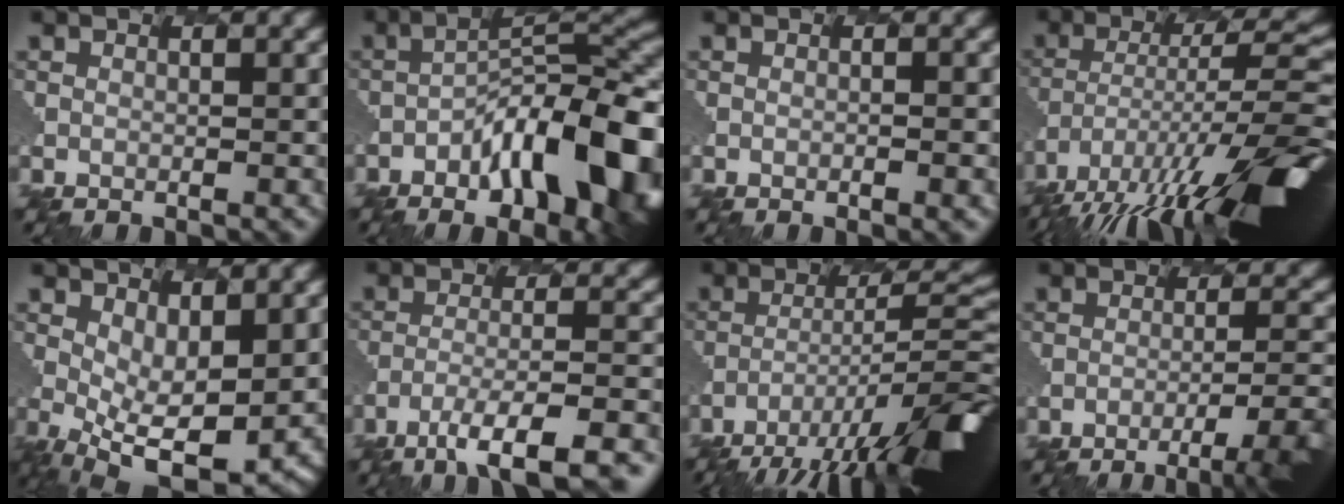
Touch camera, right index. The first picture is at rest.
{"total": 15.1, "force": [-5.4, 6.5, 12.5], "torque": [-0.171, -0.006, -0.079]}
{"total": 1.3, "force": [-0.3, 0.3, 1.3], "torque": [-0.016, 0.007, -0.004]}
{"total": 15.0, "force": [-8.4, 3.9, 11.8], "torque": [-0.226, -0.009, -0.146]}
{"total": 5.9, "force": [0.2, 2.3, 5.4], "torque": [-0.126, -0.029, 0.011]}
{"total": 9.6, "force": [-6.4, 2.4, 6.7], "torque": [-0.133, -0.009, -0.101]}
{"total": 14.0, "force": [-8.6, 3.1, 10.6], "torque": [-0.198, -0.007, -0.138]}
{"total": 6.7, "force": [-3.9, 1.5, 5.3], "torque": [-0.082, -0.012, -0.042]}